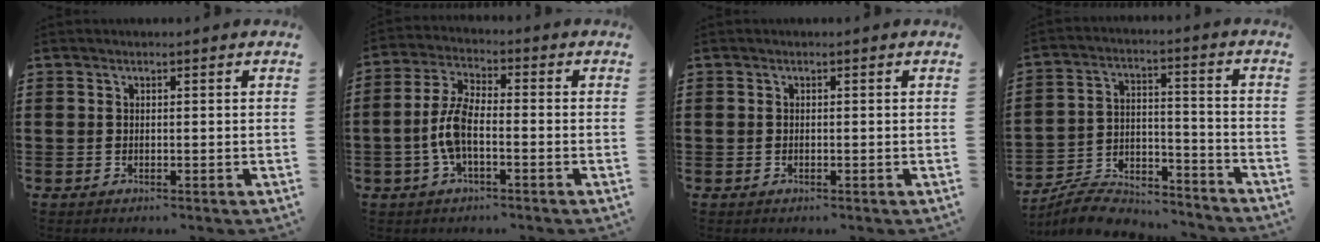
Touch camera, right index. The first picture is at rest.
{"total": 6.7, "force": [-1.7, 2.6, 6.0], "torque": [-0.146, -0.009, -0.039]}
{"total": 0.0}
{"total": 7.6, "force": [-7.2, 2.0, 1.7], "torque": [-0.030, 0.020, -0.138]}